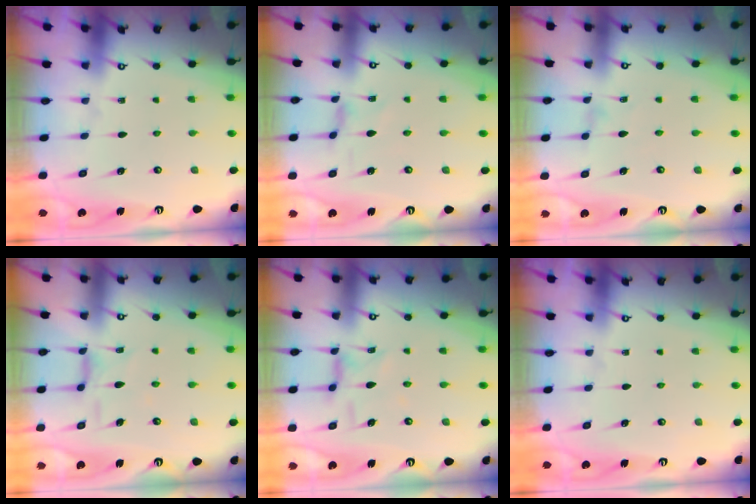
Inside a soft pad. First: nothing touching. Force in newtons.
{"total": 1.1, "press": 1.0, "slide": 0.4}
{"total": 0.0}
{"total": 4.8, "press": 4.8, "slide": 0.5}
{"total": 3.0, "press": 2.9, "slide": 0.4}
{"total": 0.0}